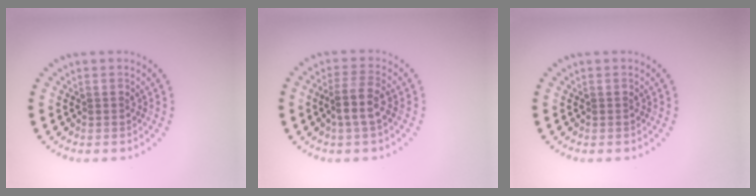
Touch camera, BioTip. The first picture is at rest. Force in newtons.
{"total": 2.6, "press": 2.2, "slide": 1.3}
{"total": 0.0}